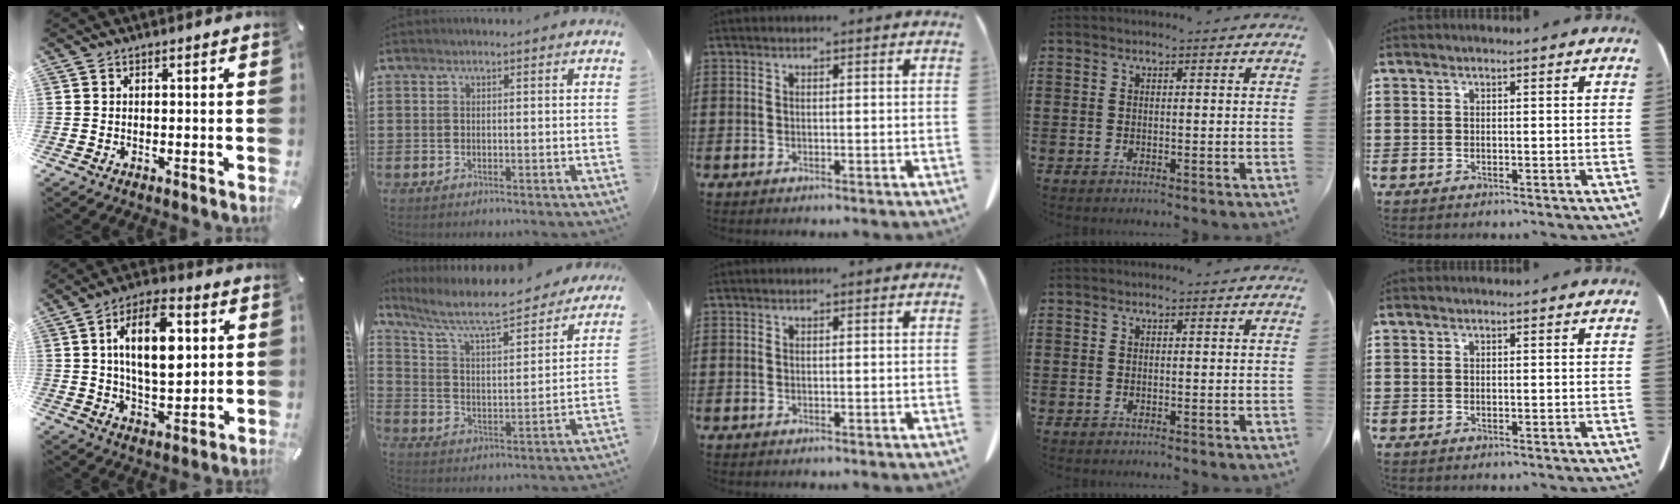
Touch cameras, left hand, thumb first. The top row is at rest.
{"thumb": {"total": 15.4, "force": [3.4, 8.2, 12.6], "torque": [-0.218, 0.001, 0.052]}, "index": {"total": 8.0, "force": [6.8, 0.9, 4.1], "torque": [-0.109, -0.043, 0.110]}}